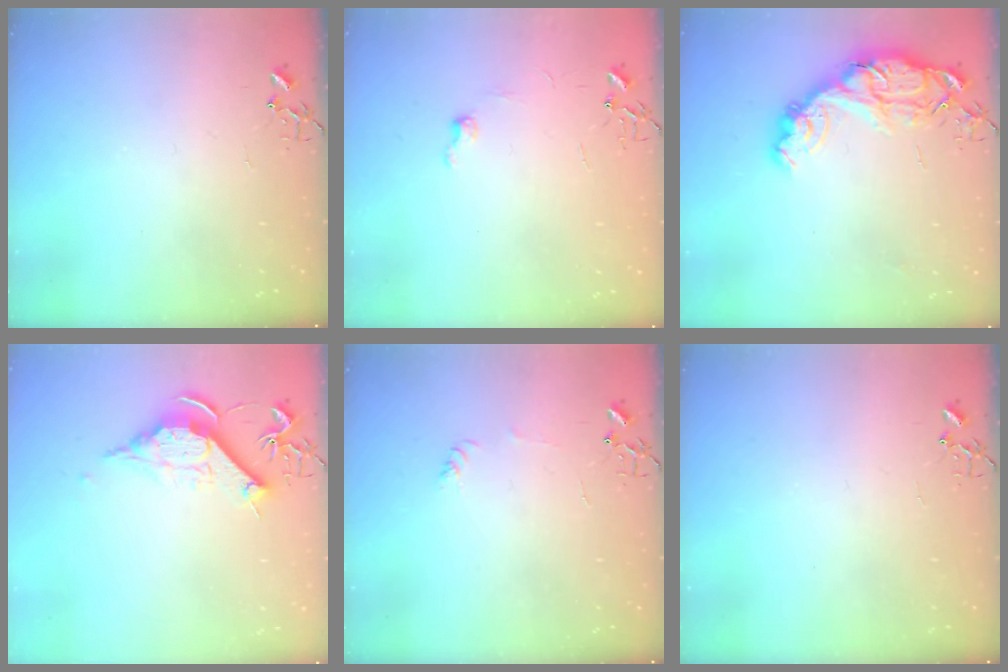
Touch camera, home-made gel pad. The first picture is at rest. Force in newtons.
{"total": 5.8, "press": 5.7, "slide": 0.7}
{"total": 15.0, "press": 14.9, "slide": 1.2}
{"total": 11.4, "press": 11.4, "slide": 0.6}
{"total": 3.6, "press": 3.6, "slide": 0.4}
{"total": 0.0}